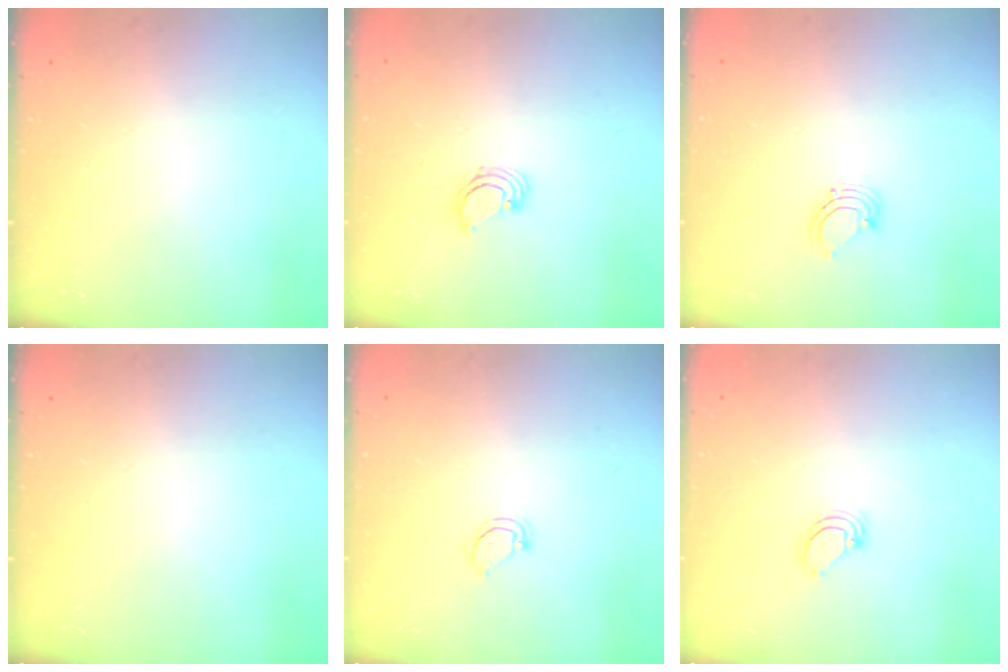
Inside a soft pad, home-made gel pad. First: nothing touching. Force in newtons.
{"total": 3.1, "press": 3.1, "slide": 0.1}
{"total": 2.9, "press": 2.9, "slide": 0.2}
{"total": 0.0}
{"total": 3.6, "press": 3.6, "slide": 0.2}
{"total": 3.2, "press": 3.2, "slide": 0.2}